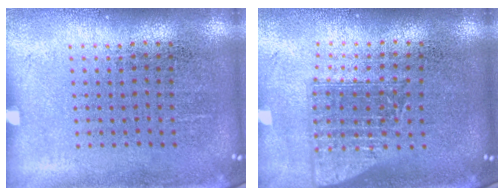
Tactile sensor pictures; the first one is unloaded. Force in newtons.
{"total": 1.6, "press": 1.2, "slide": 1.0}